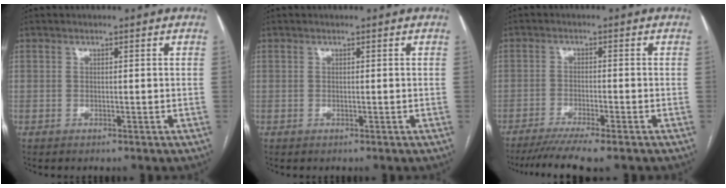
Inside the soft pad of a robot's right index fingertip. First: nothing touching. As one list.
[{"total": 0.0}, {"total": 8.2, "force": [-6.6, -0.1, 4.9], "torque": [-0.071, -0.019, -0.106]}]